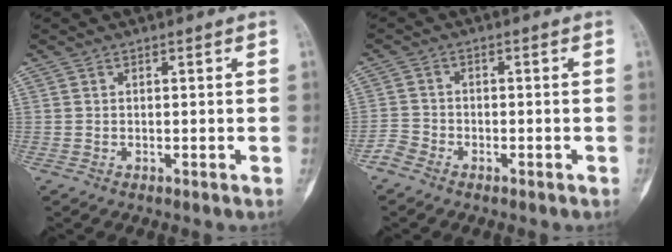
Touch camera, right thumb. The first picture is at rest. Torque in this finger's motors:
{"motor_torque": [2.37, 0.09, 0.62, -1.28, 0.00]}